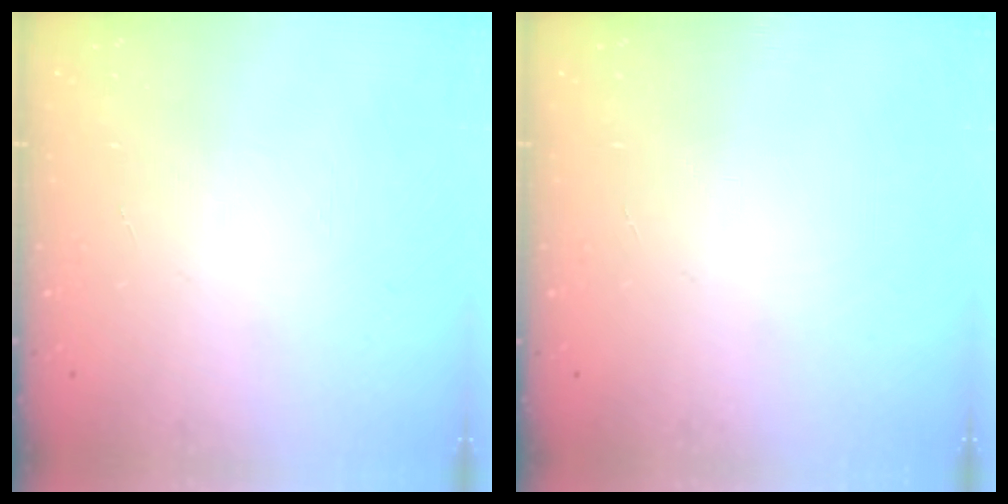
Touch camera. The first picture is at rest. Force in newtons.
{"total": 0.0}